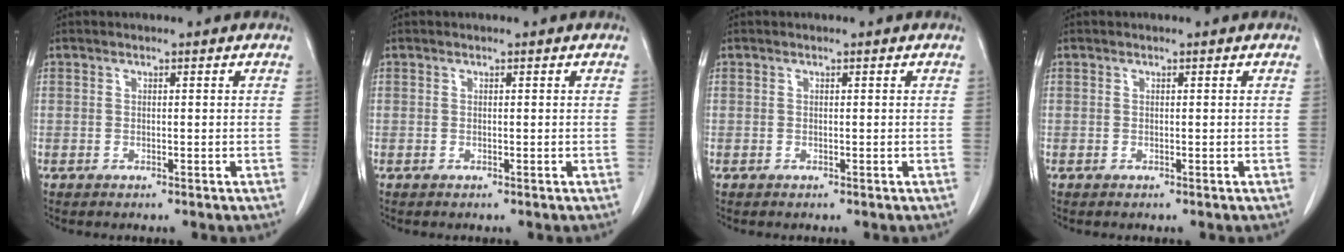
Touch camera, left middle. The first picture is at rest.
{"total": 0.0}
{"total": 0.0}
{"total": 0.0}